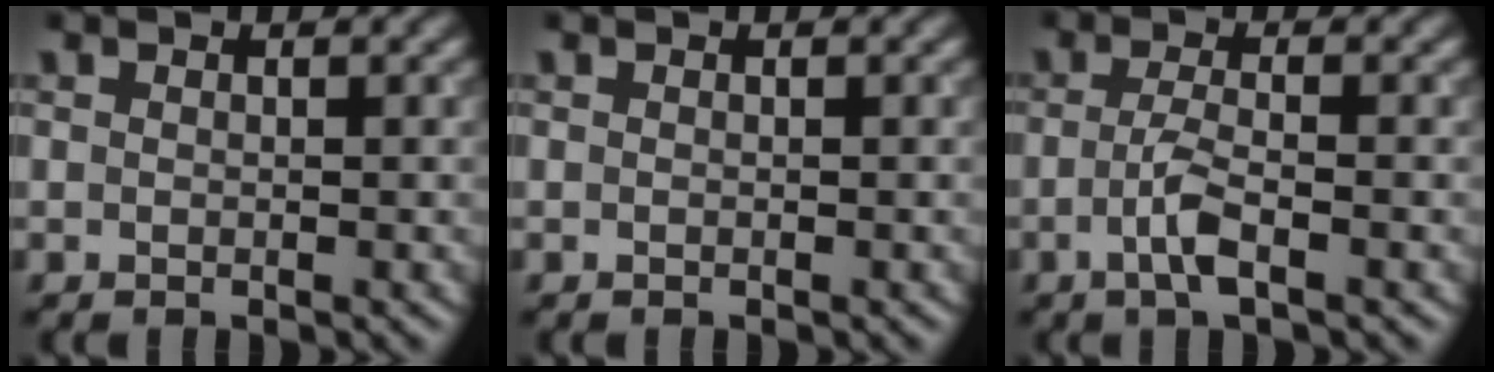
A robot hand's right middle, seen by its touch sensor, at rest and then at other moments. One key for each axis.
{"total": 0.0}
{"total": 2.7, "fx": -0.9, "fy": 0.6, "fz": 2.5, "tx": -0.052, "ty": 0.000, "tz": -0.023}